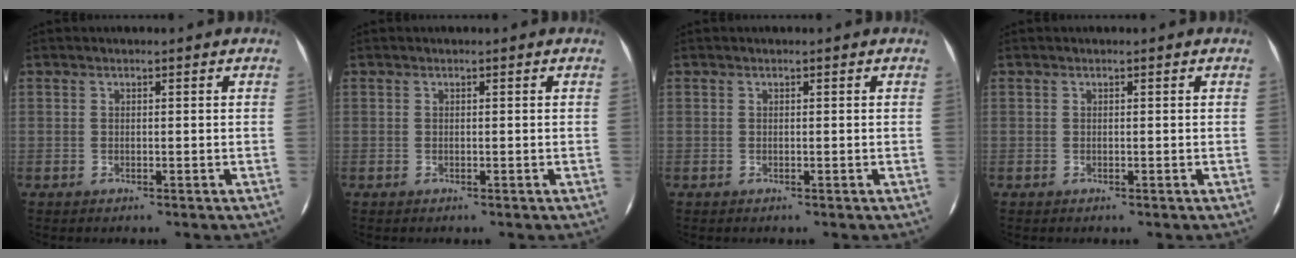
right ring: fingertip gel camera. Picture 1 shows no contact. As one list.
[{"total": 0.0}, {"total": 0.0}, {"total": 0.0}]